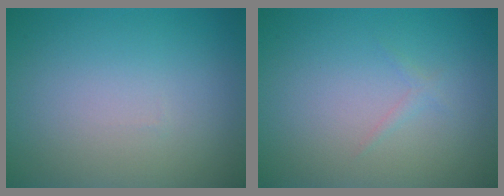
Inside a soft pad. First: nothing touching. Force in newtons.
{"total": 0.7, "press": 0.7, "slide": 0.0}